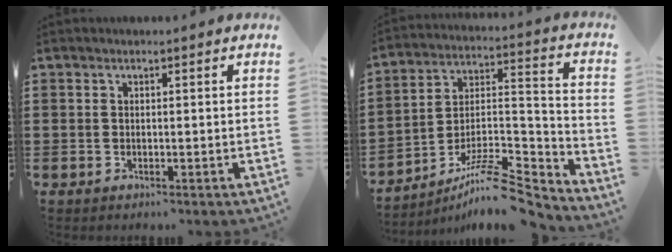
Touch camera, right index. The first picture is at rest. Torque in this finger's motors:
{"motor_torque": [-0.07, -0.10, -0.53, -0.21]}